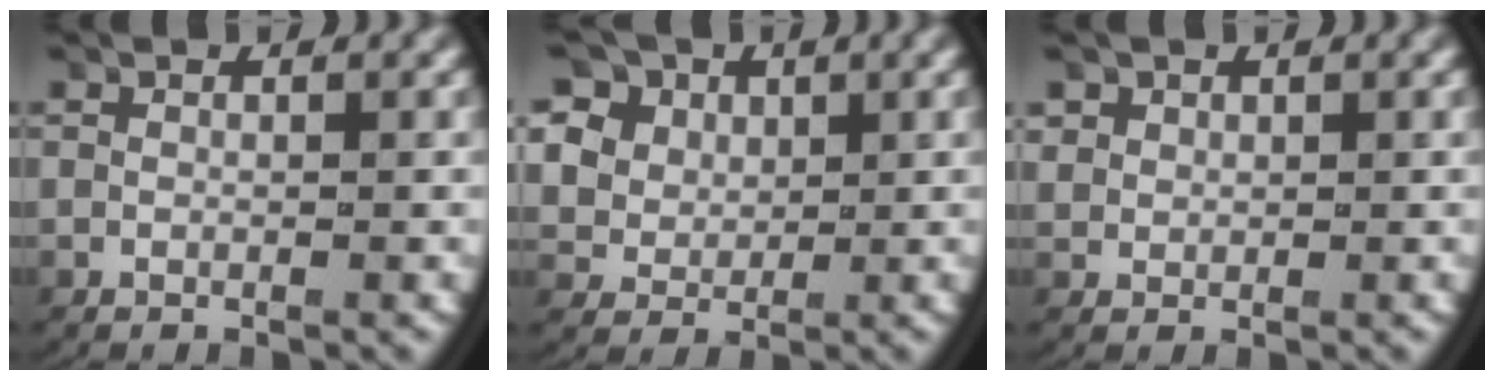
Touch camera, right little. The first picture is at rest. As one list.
[{"total": 7.5, "force": [2.7, 6.2, 3.1], "torque": [-0.073, -0.002, 0.041]}, {"total": 1.3, "force": [0.6, 1.1, 0.4], "torque": [-0.018, -0.002, 0.018]}]